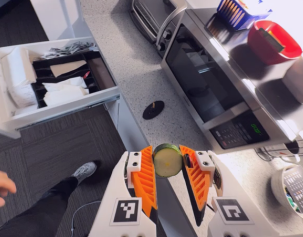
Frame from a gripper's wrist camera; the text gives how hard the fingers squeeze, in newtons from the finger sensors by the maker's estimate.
{"total": 8.4, "left": 8.3, "right": 8.5}